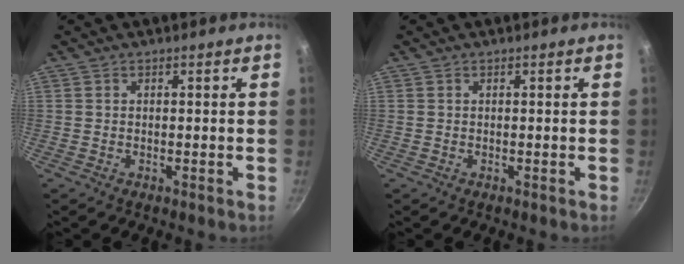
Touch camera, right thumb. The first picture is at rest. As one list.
[{"total": 0.0}]